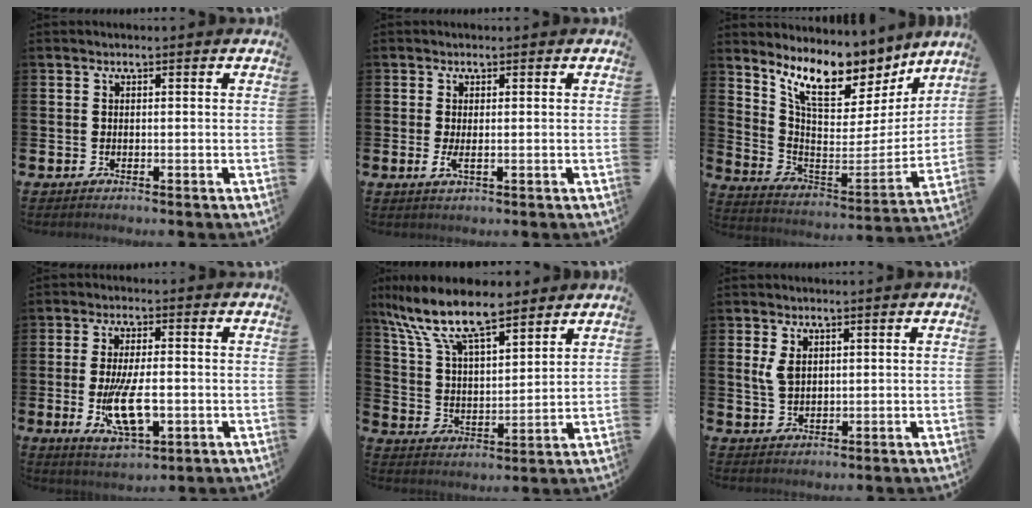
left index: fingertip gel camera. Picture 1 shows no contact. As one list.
[{"total": 1.4, "force": [0.1, 0.3, 1.4], "torque": [-0.030, -0.001, 0.003]}, {"total": 11.8, "force": [9.8, 4.2, 4.9], "torque": [-0.126, -0.071, 0.173]}, {"total": 8.0, "force": [-1.1, 3.2, 7.2], "torque": [-0.131, -0.009, -0.021]}, {"total": 11.0, "force": [9.1, 3.3, 5.2], "torque": [-0.145, -0.042, 0.163]}, {"total": 3.4, "force": [1.6, 1.9, 2.3], "torque": [-0.043, 0.004, 0.027]}]